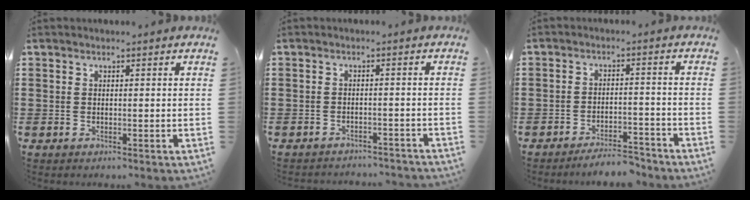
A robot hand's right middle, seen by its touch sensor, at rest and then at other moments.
{"total": 2.0, "force": [-2.0, 0.0, 0.1], "torque": [-0.009, -0.002, -0.042]}
{"total": 4.5, "force": [-4.4, 0.4, 0.7], "torque": [-0.014, 0.003, -0.089]}